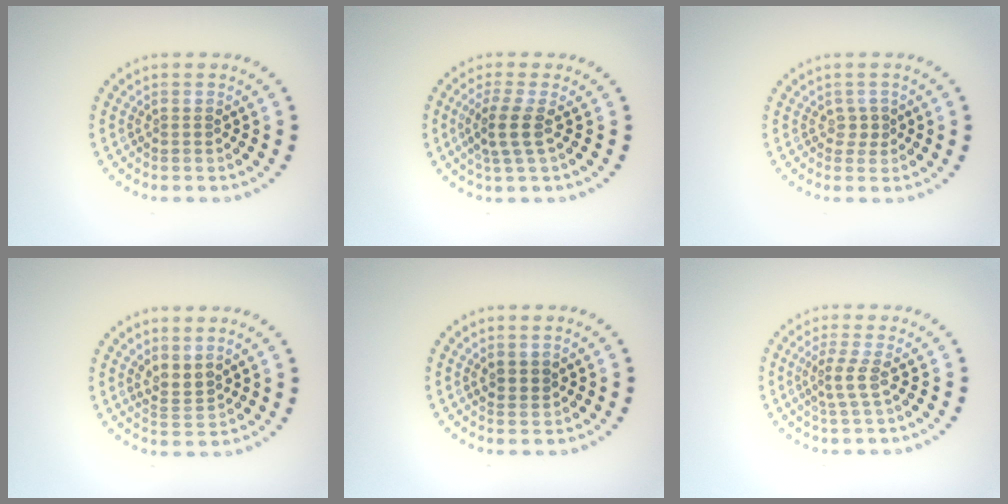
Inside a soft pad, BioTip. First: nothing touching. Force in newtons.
{"total": 2.5, "press": 1.9, "slide": 1.6}
{"total": 0.9, "press": 0.8, "slide": 0.6}
{"total": 2.1, "press": 1.6, "slide": 1.3}
{"total": 1.5, "press": 1.4, "slide": 0.7}
{"total": 2.1, "press": 1.5, "slide": 1.5}